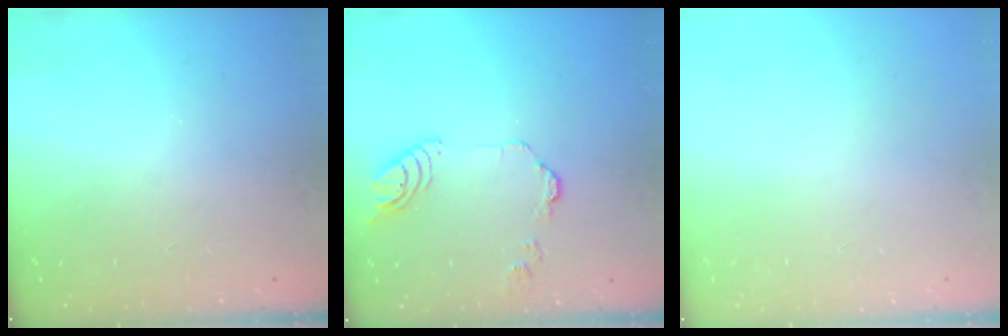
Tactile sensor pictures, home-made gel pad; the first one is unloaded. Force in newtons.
{"total": 8.9, "press": 8.8, "slide": 1.0}
{"total": 0.0}